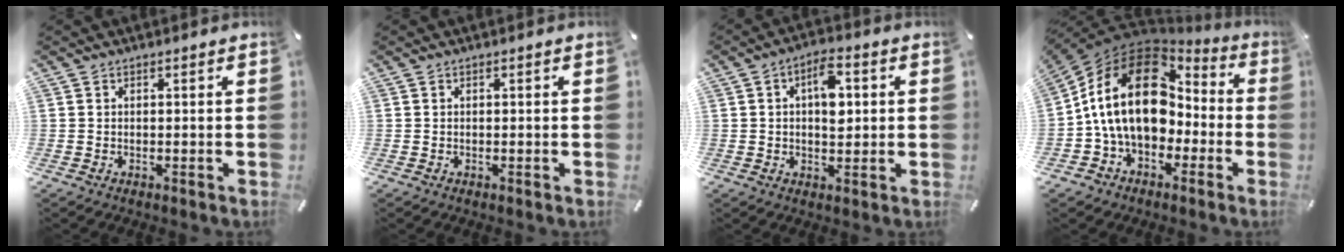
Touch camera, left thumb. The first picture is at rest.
{"total": 0.0}
{"total": 8.0, "force": [1.3, 4.5, 6.4], "torque": [-0.085, -0.001, 0.017]}
{"total": 21.0, "force": [1.6, 15.3, 14.3], "torque": [-0.286, 0.011, 0.028]}